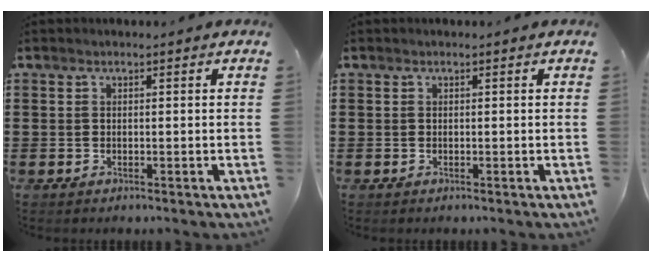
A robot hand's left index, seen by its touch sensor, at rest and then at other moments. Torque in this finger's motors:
{"motor_torque": [0.00, 0.00, 0.00, 0.00]}